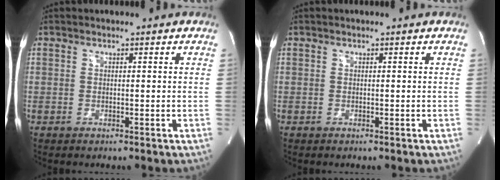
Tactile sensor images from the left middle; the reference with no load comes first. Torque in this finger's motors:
{"motor_torque": [0.00, 0.09, 0.01, 0.01]}